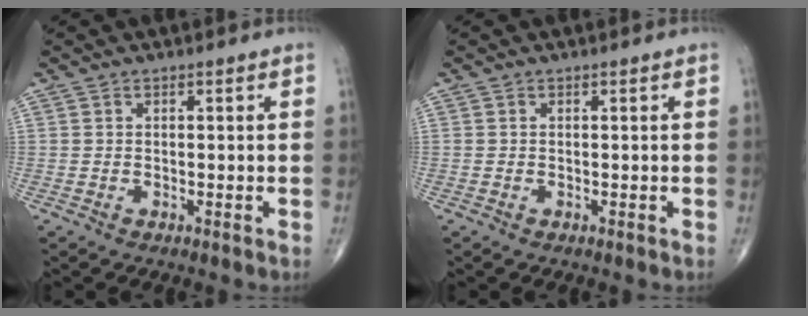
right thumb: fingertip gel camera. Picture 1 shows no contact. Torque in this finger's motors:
{"motor_torque": [-0.60, 0.11, -0.27, 0.06, -0.02]}